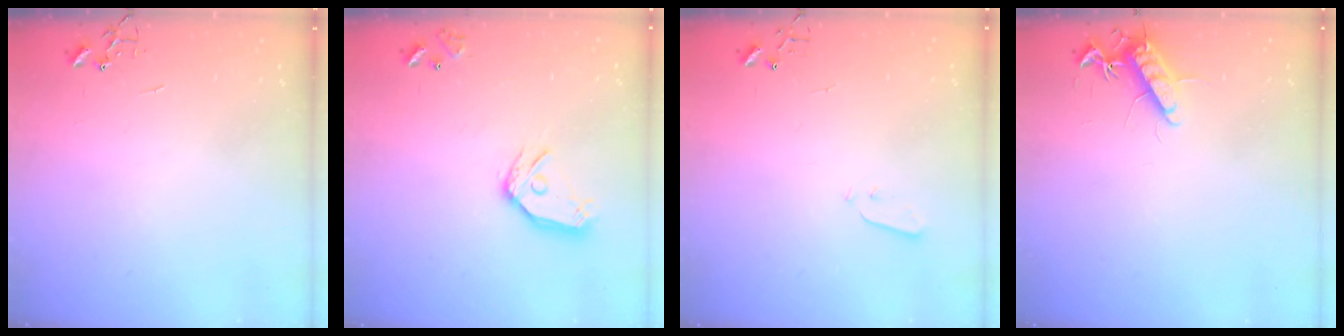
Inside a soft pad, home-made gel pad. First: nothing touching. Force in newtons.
{"total": 12.3, "press": 12.2, "slide": 1.5}
{"total": 2.5, "press": 2.5, "slide": 0.4}
{"total": 11.3, "press": 11.3, "slide": 0.7}